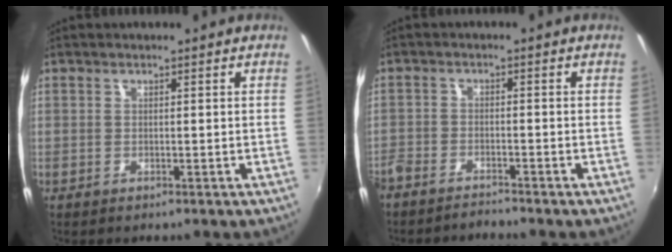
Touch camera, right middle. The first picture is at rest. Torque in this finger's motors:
{"motor_torque": [1.13, -1.01, 0.73, 0.21]}